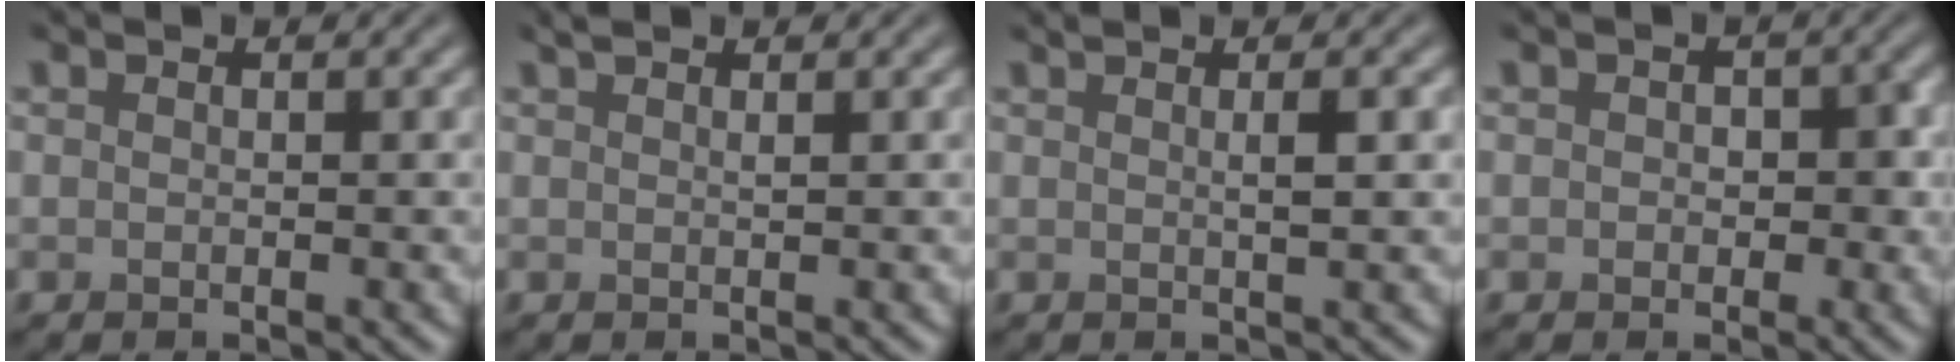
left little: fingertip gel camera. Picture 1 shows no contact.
{"total": 1.1, "force": [0.7, 0.2, 0.7], "torque": [-0.007, 0.001, 0.011]}
{"total": 2.0, "force": [0.5, 0.5, 1.8], "torque": [-0.026, 0.005, 0.004]}
{"total": 2.1, "force": [-0.1, 1.7, 1.3], "torque": [-0.008, -0.003, -0.001]}